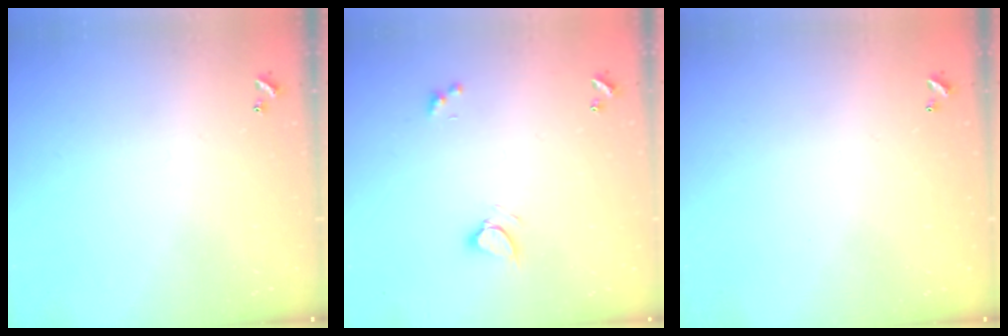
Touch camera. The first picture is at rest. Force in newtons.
{"total": 3.6, "press": 3.5, "slide": 0.5}
{"total": 2.9, "press": 2.9, "slide": 0.1}